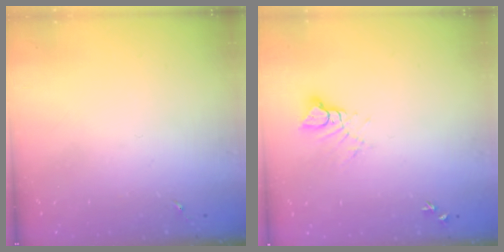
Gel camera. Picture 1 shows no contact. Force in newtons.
{"total": 4.4, "press": 4.4, "slide": 0.1}